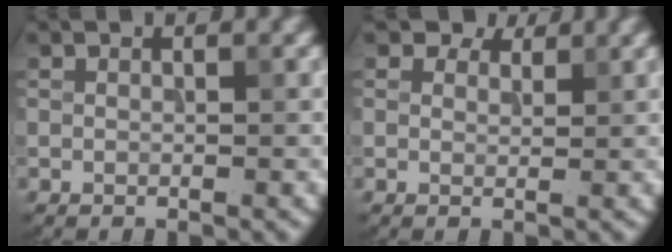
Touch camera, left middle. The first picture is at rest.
{"total": 2.7, "force": [2.2, 1.3, 0.8], "torque": [-0.017, -0.005, 0.032]}